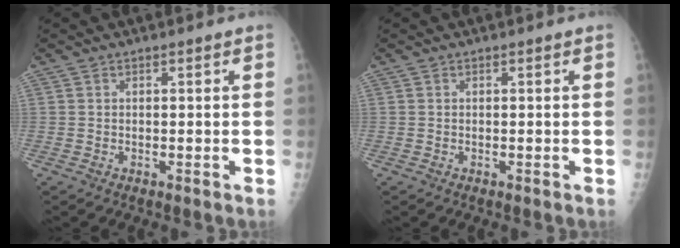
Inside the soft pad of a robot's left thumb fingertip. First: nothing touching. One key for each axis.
{"total": 0.0}